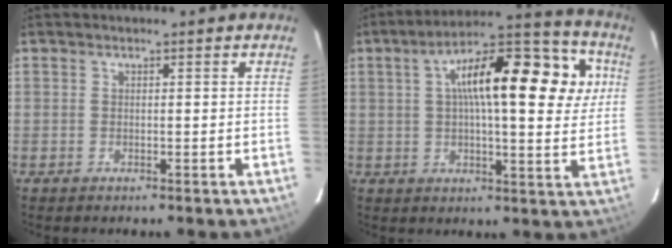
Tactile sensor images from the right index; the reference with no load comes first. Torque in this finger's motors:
{"motor_torque": [0.94, -0.05, 1.05, 0.21]}